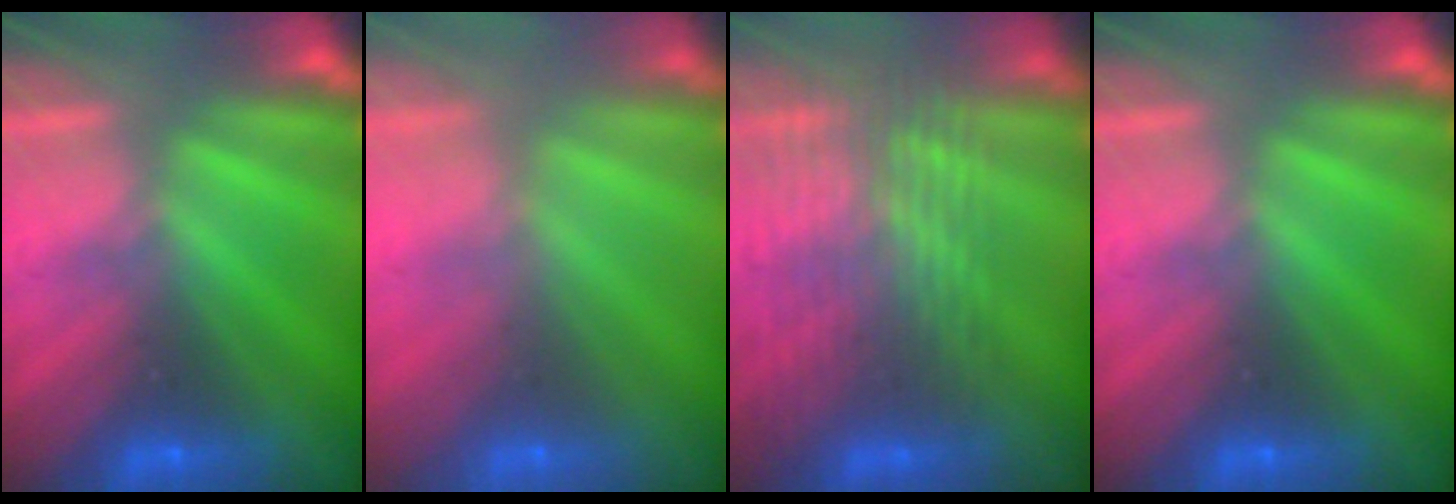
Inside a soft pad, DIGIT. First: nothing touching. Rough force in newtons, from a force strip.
{"total": 2.7}
{"total": 3.4}
{"total": 0.0}